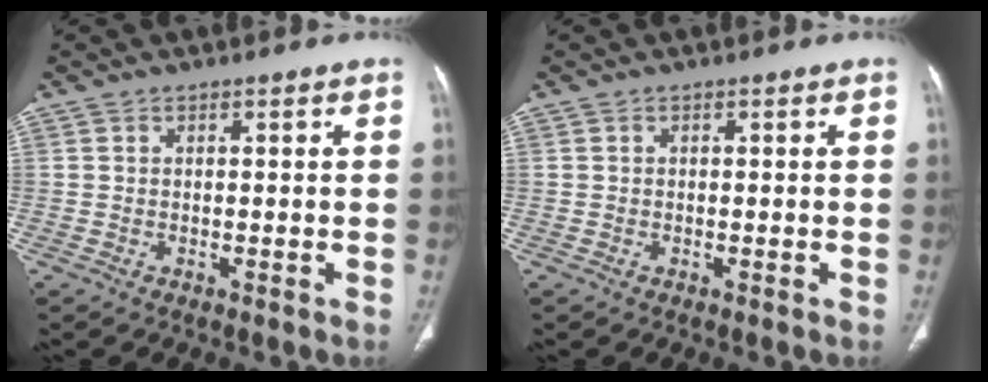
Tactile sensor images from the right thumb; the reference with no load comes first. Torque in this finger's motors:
{"motor_torque": [-0.18, 0.07, -0.30, 0.11, 0.01]}